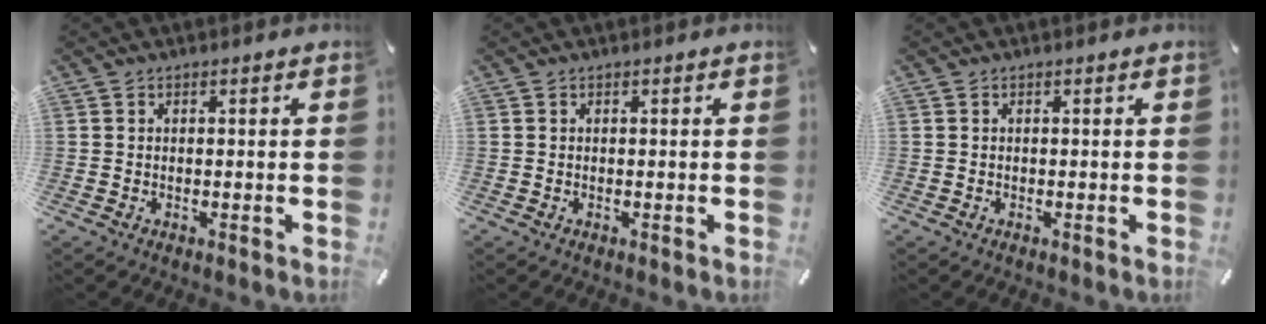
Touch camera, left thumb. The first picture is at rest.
{"total": 0.0}
{"total": 0.0}